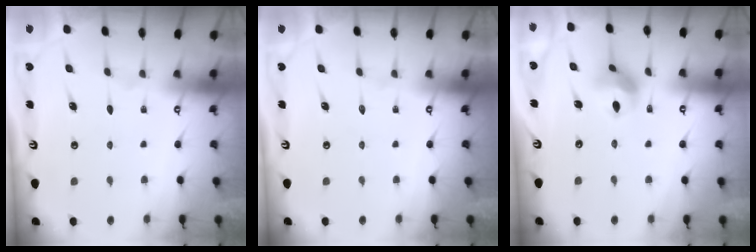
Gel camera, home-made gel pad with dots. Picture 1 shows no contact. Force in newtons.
{"total": 0.0}
{"total": 8.0, "press": 7.9, "slide": 0.8}